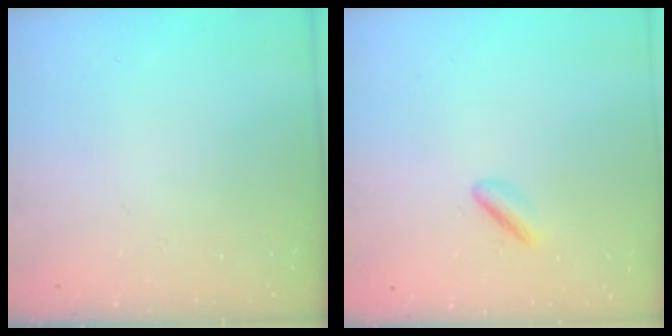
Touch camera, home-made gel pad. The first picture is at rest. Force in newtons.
{"total": 2.1, "press": 1.9, "slide": 0.9}